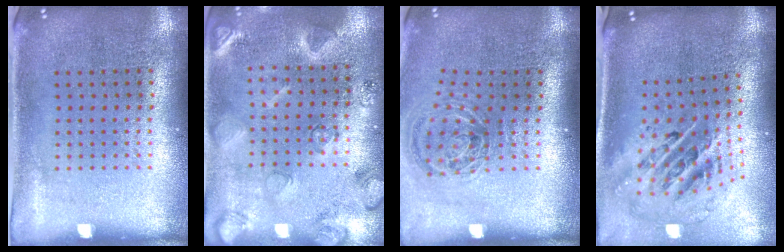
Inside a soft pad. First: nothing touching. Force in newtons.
{"total": 2.3, "press": 2.3, "slide": 0.1}
{"total": 1.2, "press": 1.0, "slide": 0.6}
{"total": 2.6, "press": 1.8, "slide": 2.0}